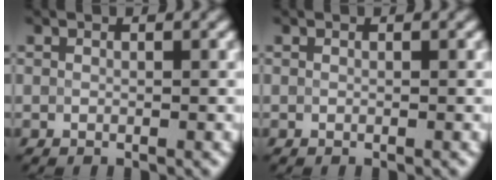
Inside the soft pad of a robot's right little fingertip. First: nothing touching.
{"total": 0.0}